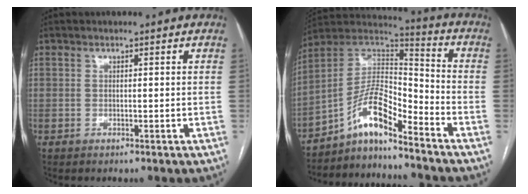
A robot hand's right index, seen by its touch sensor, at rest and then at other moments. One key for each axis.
{"total": 10.3, "fx": -7.2, "fy": 2.4, "fz": 7.0, "tx": -0.135, "ty": 0.035, "tz": -0.131}